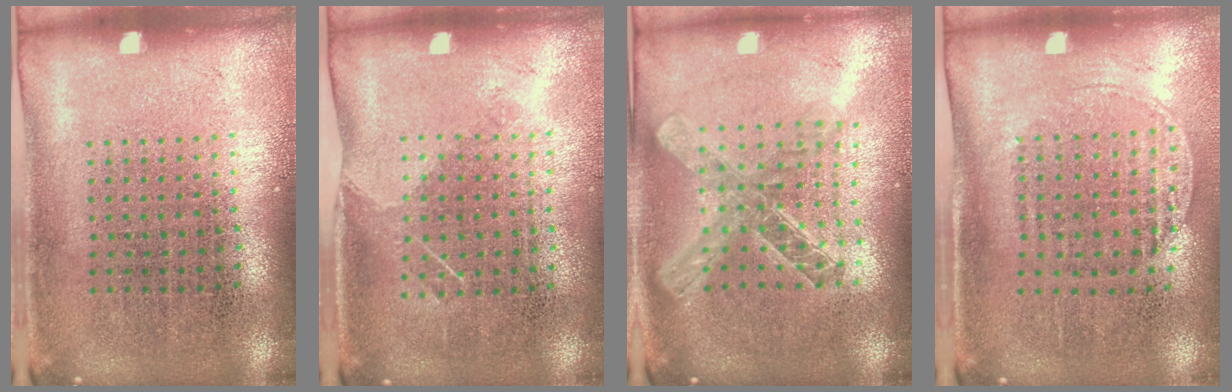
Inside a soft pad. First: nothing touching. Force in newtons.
{"total": 1.2, "press": 0.9, "slide": 0.7}
{"total": 2.0, "press": 1.7, "slide": 1.1}
{"total": 1.4, "press": 1.2, "slide": 0.7}